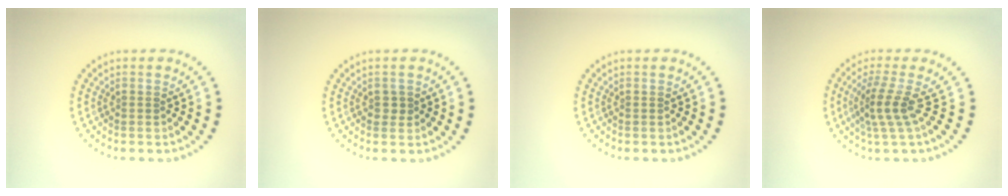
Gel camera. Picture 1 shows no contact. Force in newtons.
{"total": 1.1, "press": 1.1, "slide": 0.3}
{"total": 0.0}
{"total": 3.0, "press": 1.9, "slide": 2.3}